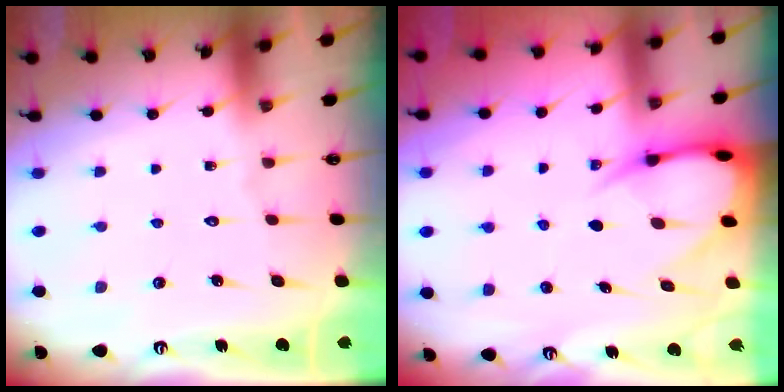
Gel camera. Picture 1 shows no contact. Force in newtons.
{"total": 9.1, "press": 9.1, "slide": 1.0}